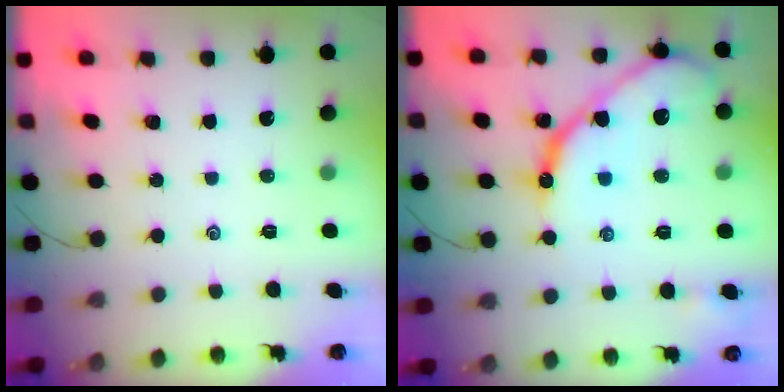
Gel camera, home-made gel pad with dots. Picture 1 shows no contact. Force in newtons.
{"total": 14.8, "press": 14.8, "slide": 1.1}